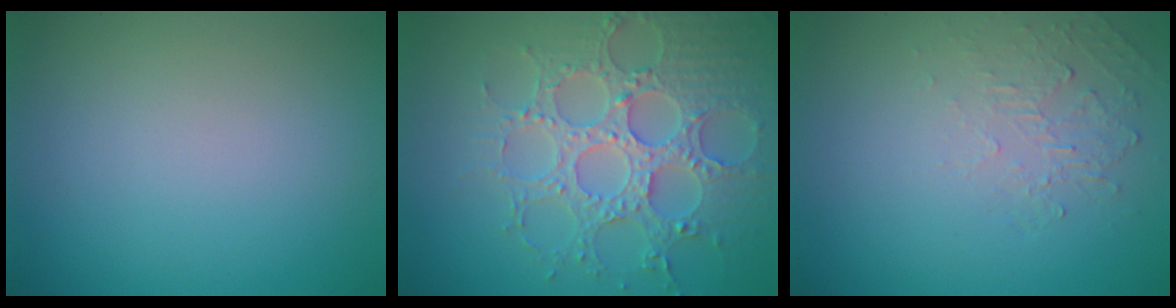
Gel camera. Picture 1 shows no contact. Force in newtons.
{"total": 6.5, "press": 5.5, "slide": 3.4}
{"total": 1.9, "press": 0.5, "slide": 1.9}